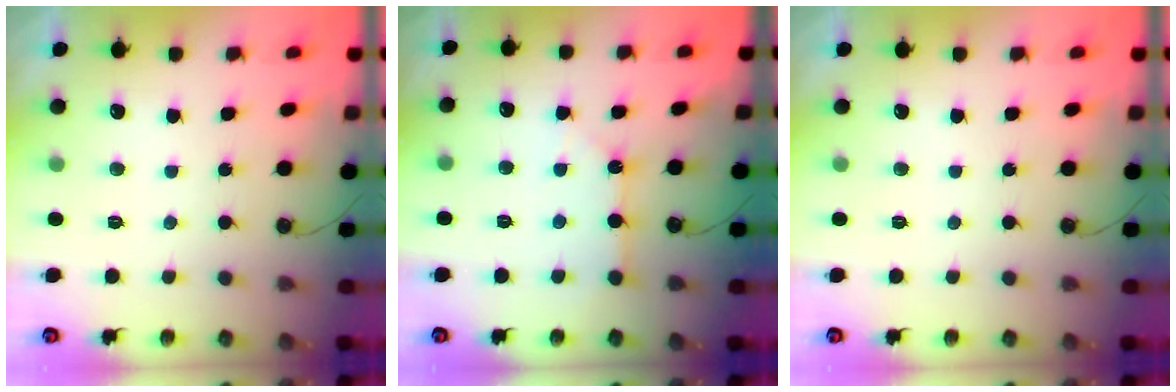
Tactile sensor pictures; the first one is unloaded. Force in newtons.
{"total": 2.9, "press": 2.9, "slide": 0.5}
{"total": 0.0}